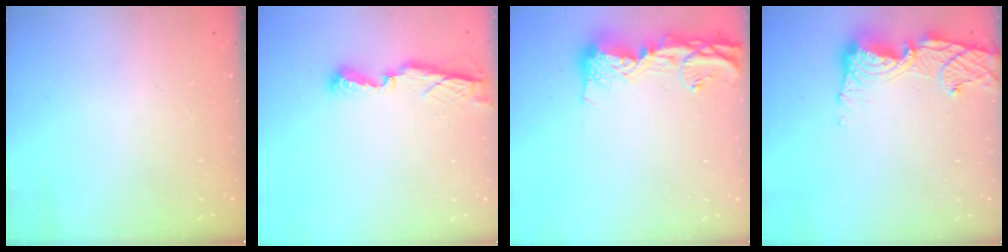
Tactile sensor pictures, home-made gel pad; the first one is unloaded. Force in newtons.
{"total": 7.7, "press": 7.7, "slide": 0.2}
{"total": 14.4, "press": 14.3, "slide": 1.5}
{"total": 13.3, "press": 13.2, "slide": 1.6}